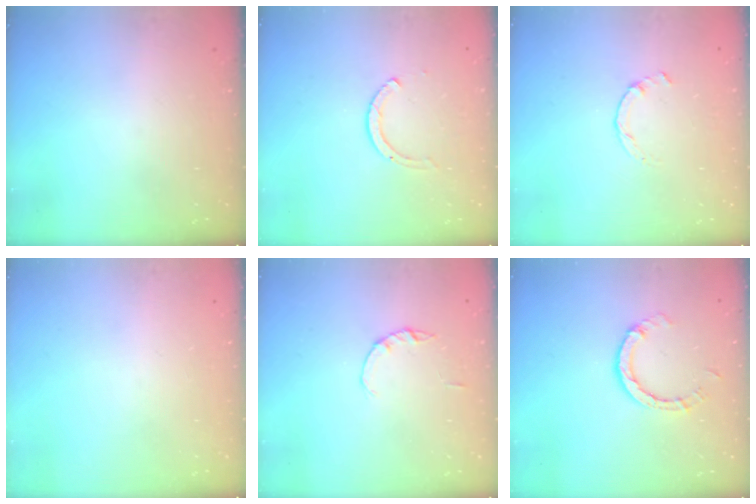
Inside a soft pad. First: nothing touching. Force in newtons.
{"total": 2.6, "press": 2.6, "slide": 0.3}
{"total": 0.0}
{"total": 0.0}
{"total": 1.0, "press": 1.0, "slide": 0.2}
{"total": 3.9, "press": 3.9, "slide": 0.2}